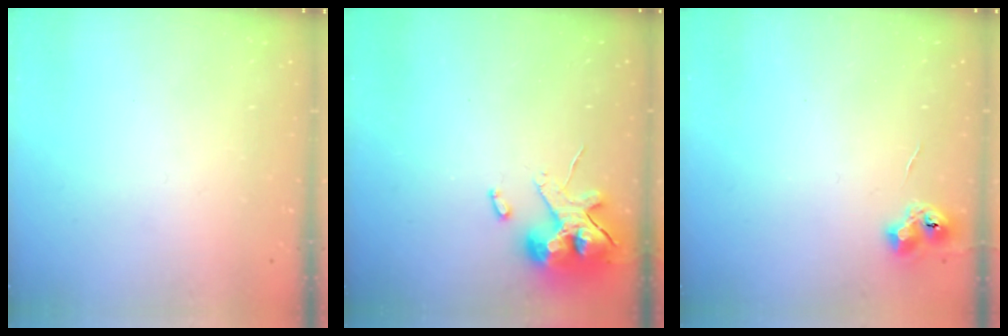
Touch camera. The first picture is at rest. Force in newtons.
{"total": 13.1, "press": 12.9, "slide": 2.4}
{"total": 5.8, "press": 5.7, "slide": 0.6}